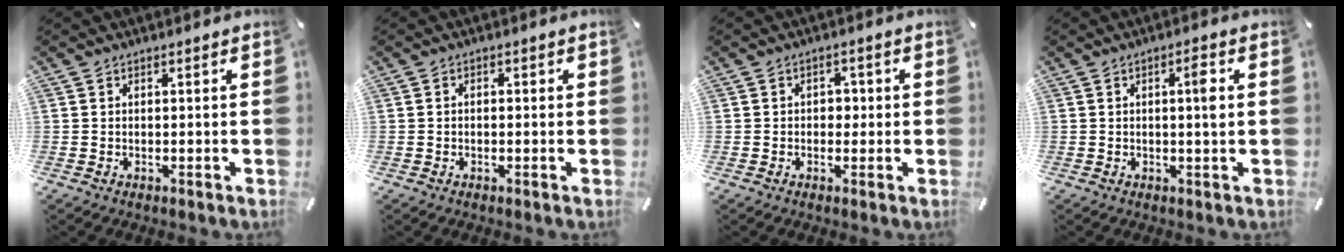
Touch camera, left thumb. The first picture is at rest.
{"total": 0.9, "force": [-0.4, 0.7, 0.4], "torque": [-0.008, 0.003, -0.009]}
{"total": 2.5, "force": [-0.5, 2.0, 1.4], "torque": [-0.020, 0.005, -0.014]}
{"total": 3.7, "force": [0.5, 0.4, 3.6], "torque": [-0.062, 0.000, 0.003]}